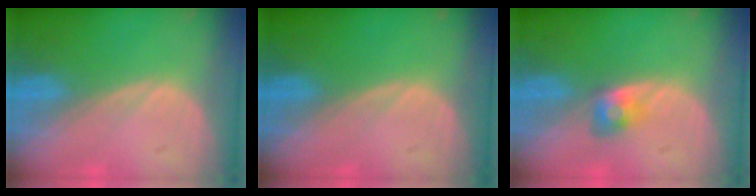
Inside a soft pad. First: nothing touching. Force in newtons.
{"total": 0.0}
{"total": 2.8, "press": 2.5, "slide": 1.2}